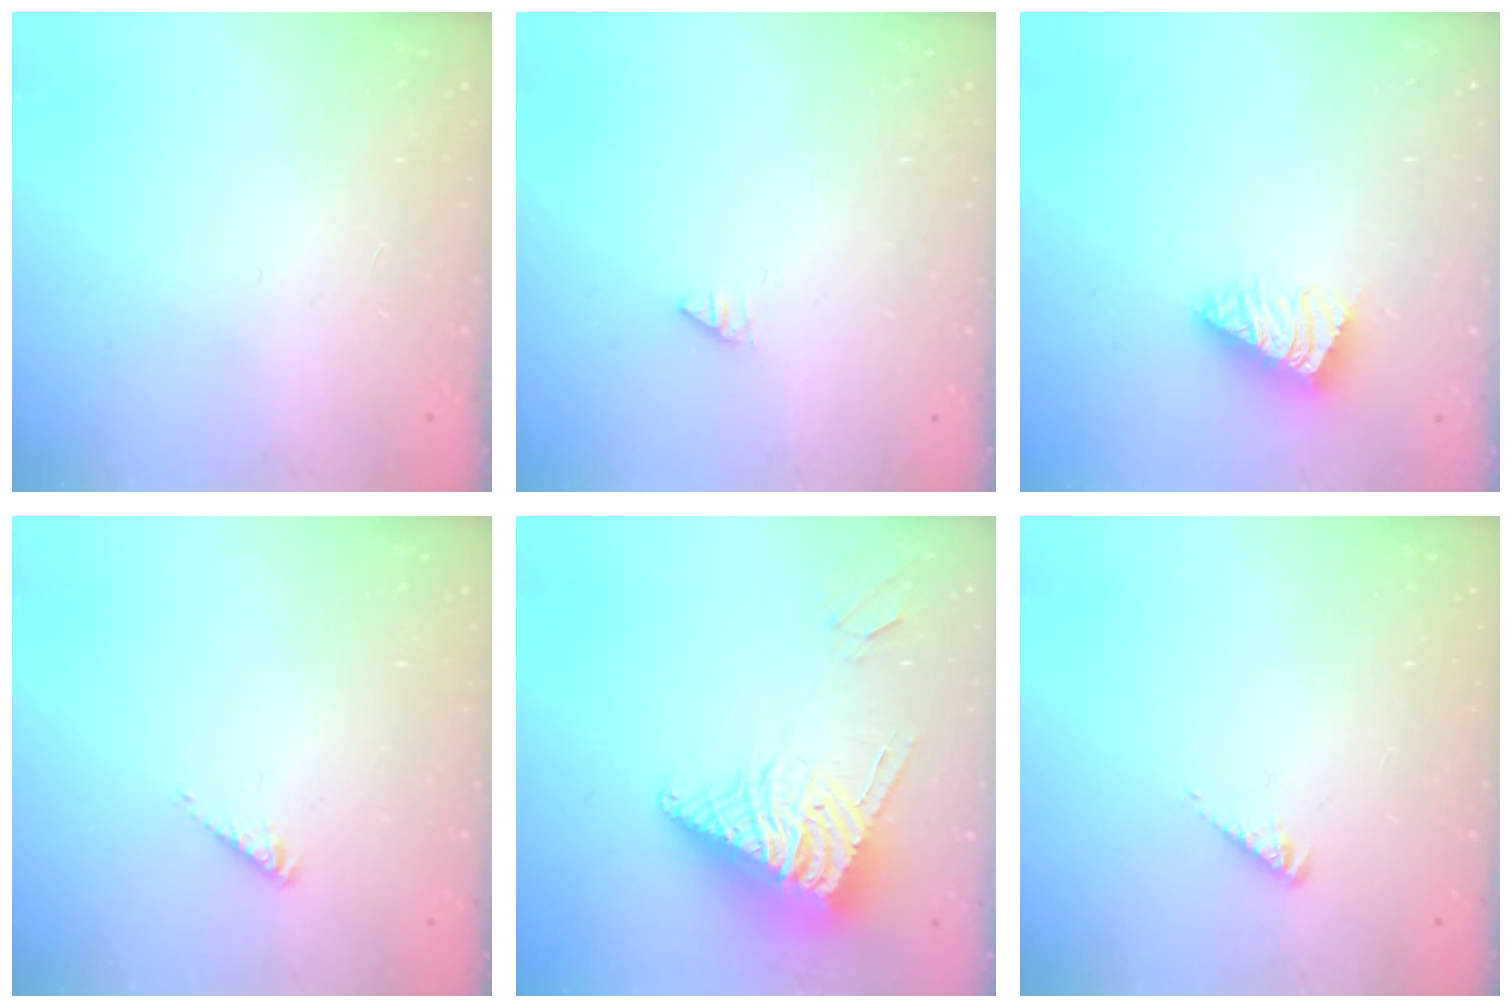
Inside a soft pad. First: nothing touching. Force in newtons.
{"total": 0.0}
{"total": 2.1, "press": 2.1, "slide": 0.5}
{"total": 2.0, "press": 2.0, "slide": 0.5}
{"total": 12.4, "press": 12.3, "slide": 1.6}
{"total": 2.1, "press": 2.0, "slide": 0.4}